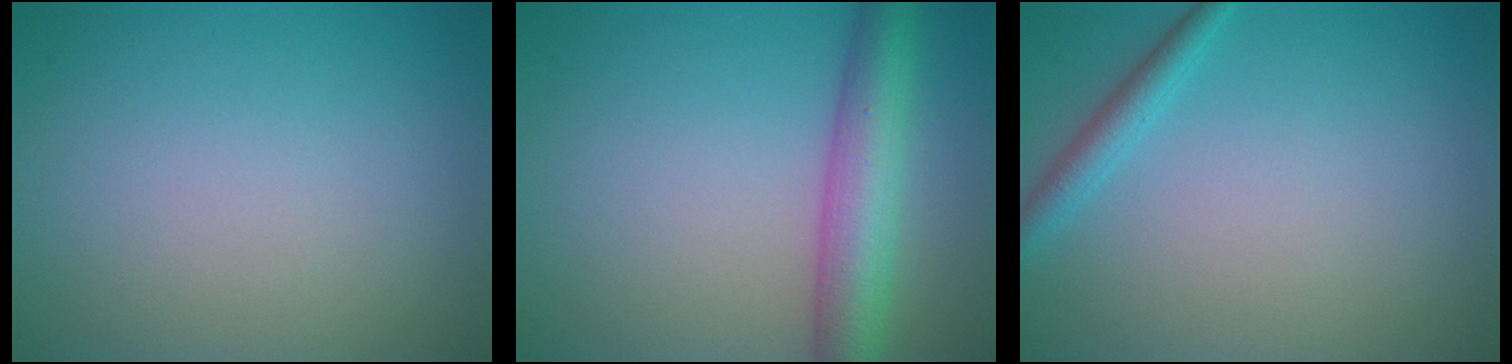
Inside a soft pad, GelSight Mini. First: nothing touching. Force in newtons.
{"total": 5.7, "press": 5.7, "slide": 0.1}
{"total": 1.9, "press": 1.9, "slide": 0.0}